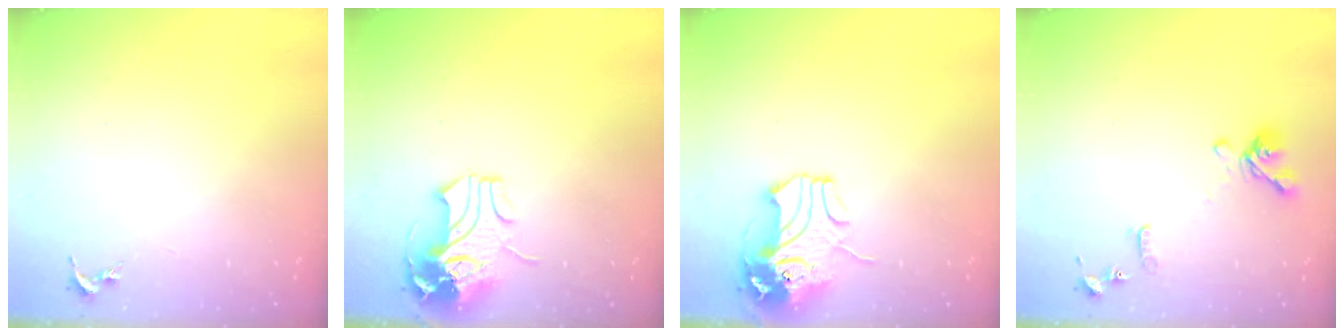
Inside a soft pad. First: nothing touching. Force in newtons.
{"total": 10.1, "press": 10.1, "slide": 1.2}
{"total": 11.3, "press": 11.1, "slide": 1.8}
{"total": 11.1, "press": 11.0, "slide": 1.3}